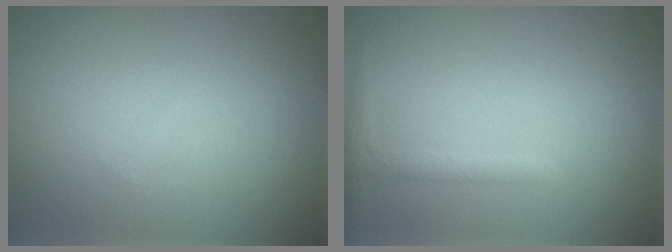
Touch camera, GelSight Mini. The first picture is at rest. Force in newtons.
{"total": 1.3, "press": 1.3, "slide": 0.1}